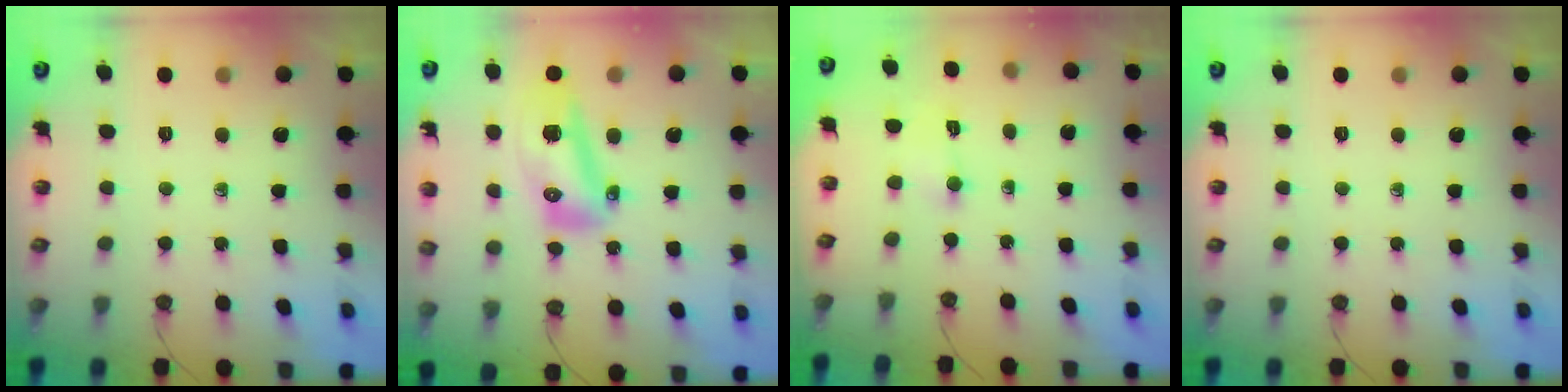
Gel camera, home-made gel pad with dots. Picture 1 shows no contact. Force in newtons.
{"total": 13.1, "press": 13.0, "slide": 1.5}
{"total": 1.6, "press": 1.4, "slide": 0.7}
{"total": 0.0}